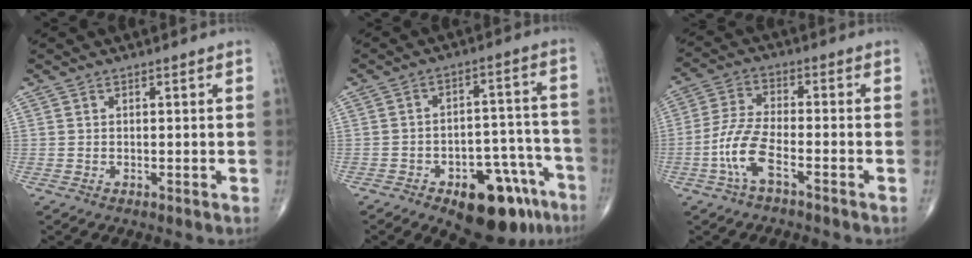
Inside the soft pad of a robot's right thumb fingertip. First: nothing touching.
{"total": 16.2, "force": [-9.3, 7.7, 10.7], "torque": [-0.099, 0.074, -0.122]}
{"total": 8.1, "force": [-3.7, 2.7, 6.6], "torque": [-0.153, 0.026, -0.075]}